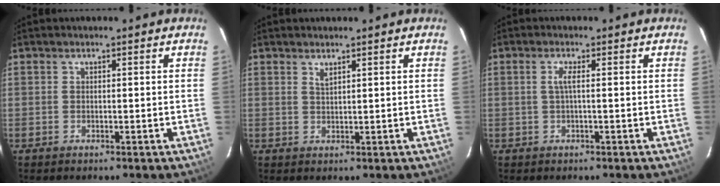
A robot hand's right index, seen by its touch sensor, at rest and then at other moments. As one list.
[{"total": 1.3, "force": [1.0, 0.3, 0.8], "torque": [-0.015, 0.000, 0.018]}, {"total": 1.7, "force": [0.0, -0.2, 1.7], "torque": [-0.033, 0.001, -0.002]}]